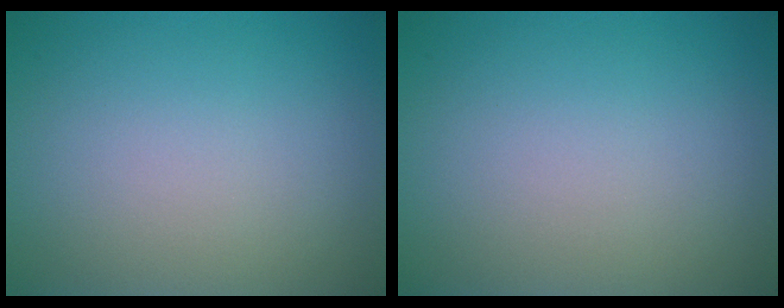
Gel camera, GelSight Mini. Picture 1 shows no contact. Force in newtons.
{"total": 0.0}